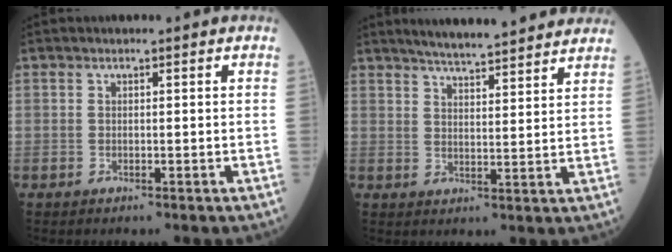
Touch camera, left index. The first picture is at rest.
{"total": 13.3, "force": [11.9, 1.3, 5.7], "torque": [-0.082, 0.013, 0.157]}